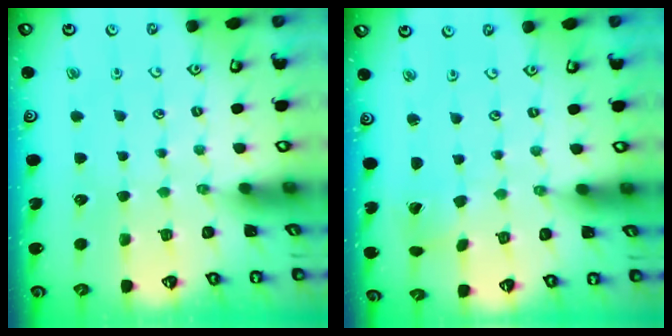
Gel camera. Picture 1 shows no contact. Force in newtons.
{"total": 1.8, "press": 1.8, "slide": 0.4}